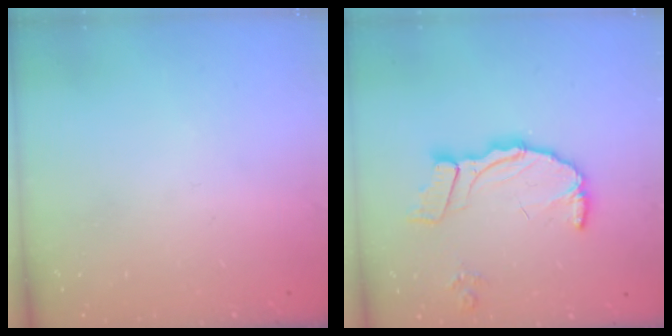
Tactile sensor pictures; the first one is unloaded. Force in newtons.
{"total": 11.9, "press": 11.8, "slide": 0.9}